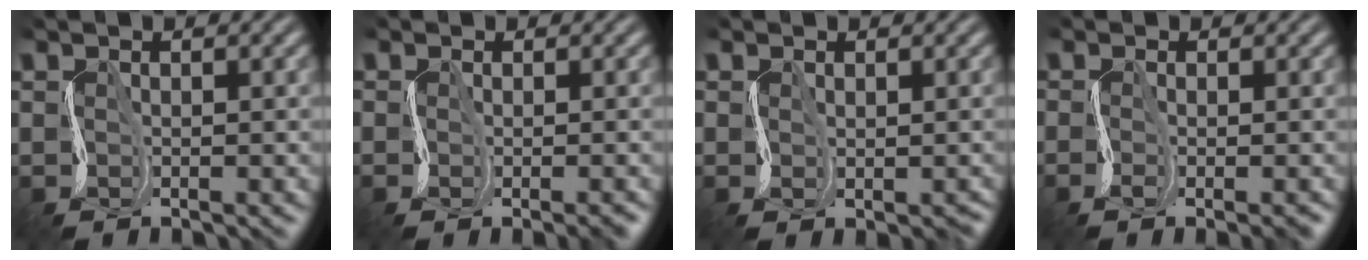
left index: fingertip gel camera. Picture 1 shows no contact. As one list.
[{"total": 2.1, "force": [-1.4, 1.0, 1.3], "torque": [-0.014, -0.006, -0.016]}, {"total": 1.1, "force": [-0.5, 1.0, 0.2], "torque": [-0.009, -0.001, -0.009]}, {"total": 2.3, "force": [-1.4, 1.0, 1.6], "torque": [-0.018, -0.005, -0.020]}]